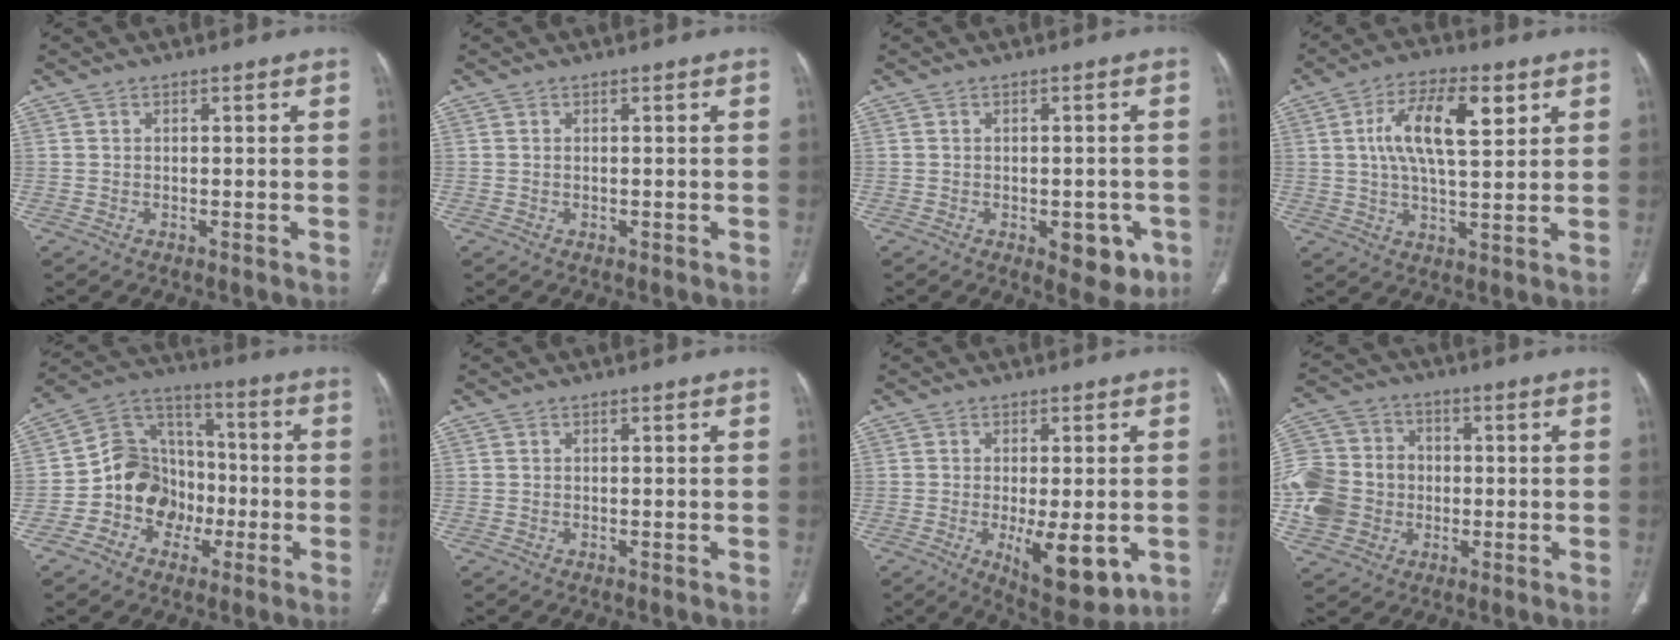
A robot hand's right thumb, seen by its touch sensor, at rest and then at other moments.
{"total": 0.0}
{"total": 7.2, "force": [-2.7, 3.8, 5.5], "torque": [-0.043, 0.006, -0.023]}
{"total": 12.9, "force": [4.0, 5.4, 11.0], "torque": [-0.186, 0.000, 0.068]}
{"total": 14.1, "force": [-4.1, 11.9, 6.4], "torque": [-0.061, 0.059, -0.077]}
{"total": 0.0}
{"total": 11.2, "force": [-3.0, 4.4, 9.9], "torque": [-0.134, -0.020, -0.032]}
{"total": 17.0, "force": [-2.1, 14.6, 8.5], "torque": [-0.176, 0.027, -0.037]}